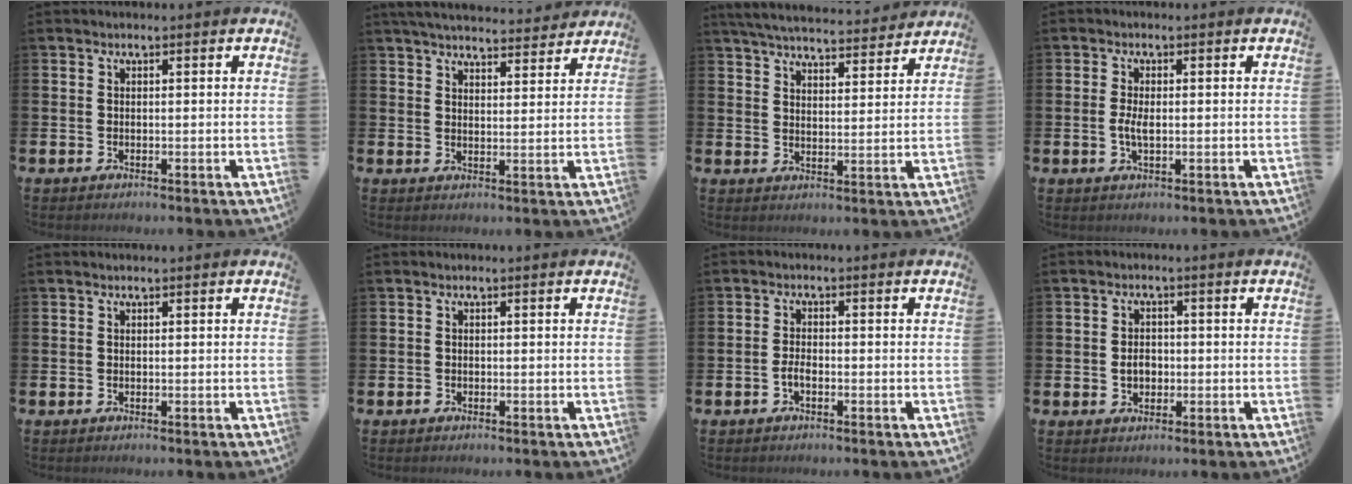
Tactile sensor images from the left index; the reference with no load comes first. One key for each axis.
{"total": 5.1, "fx": 5.0, "fy": 0.7, "fz": 0.6, "tx": -0.021, "ty": -0.032, "tz": 0.088}
{"total": 5.8, "fx": 5.7, "fy": 0.7, "fz": 1.0, "tx": -0.033, "ty": -0.042, "tz": 0.099}
{"total": 2.3, "fx": -0.2, "fy": 1.0, "fz": 2.1, "tx": -0.033, "ty": -0.001, "tz": -0.007}
{"total": 0.0}
{"total": 0.5, "fx": -0.3, "fy": 0.4, "fz": 0.0, "tx": -0.005, "ty": 0.005, "tz": -0.008}
{"total": 1.5, "fx": -0.8, "fy": 0.6, "fz": 1.1, "tx": -0.015, "ty": -0.002, "tz": -0.018}
{"total": 2.5, "fx": -0.4, "fy": 2.1, "fz": 1.4, "tx": -0.007, "ty": -0.002, "tz": -0.015}